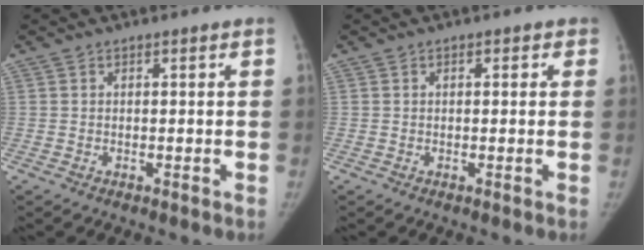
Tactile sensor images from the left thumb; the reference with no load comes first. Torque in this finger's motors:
{"motor_torque": [-0.25, -0.01, -0.51, 0.15, -0.07]}